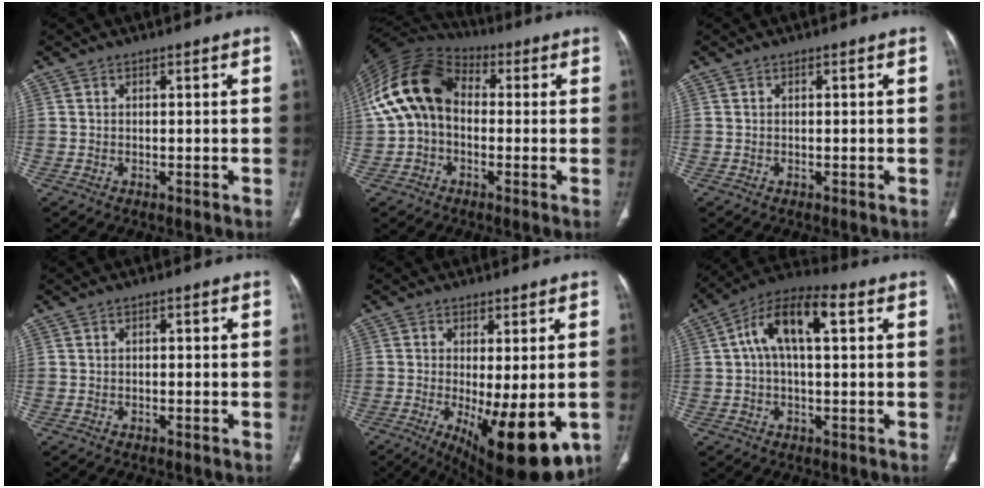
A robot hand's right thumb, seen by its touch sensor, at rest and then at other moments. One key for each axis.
{"total": 15.4, "fx": 0.5, "fy": 11.1, "fz": 10.7, "tx": -0.206, "ty": 0.041, "tz": -0.003}
{"total": 0.0}
{"total": 1.0, "fx": 0.0, "fy": 0.5, "fz": 0.8, "tx": -0.010, "ty": 0.004, "tz": -0.002}
{"total": 16.1, "fx": -5.2, "fy": 5.5, "fz": 14.3, "tx": -0.184, "ty": -0.023, "tz": -0.060}
{"total": 12.3, "fx": 3.0, "fy": 5.4, "fz": 10.6, "tx": -0.194, "ty": 0.037, "tz": 0.045}